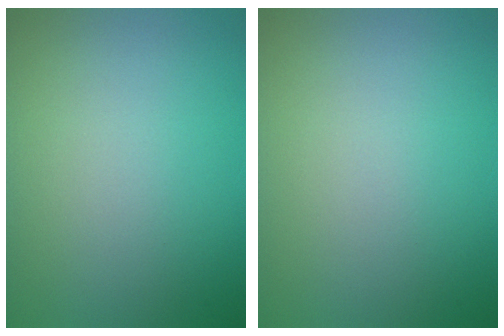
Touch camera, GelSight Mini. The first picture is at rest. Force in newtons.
{"total": 0.0}